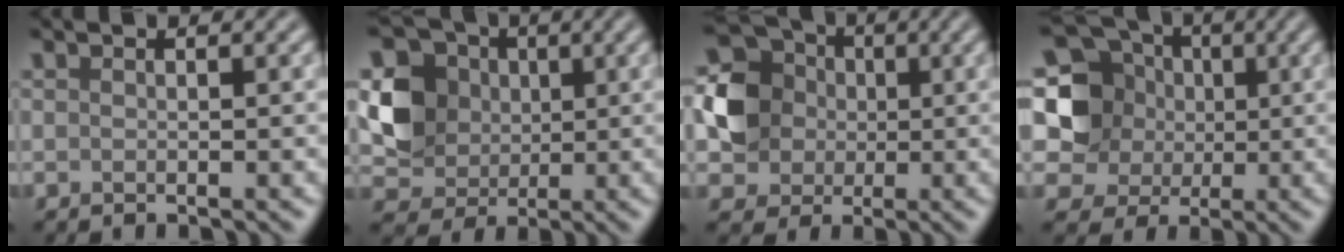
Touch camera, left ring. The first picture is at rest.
{"total": 5.6, "force": [0.6, 5.0, 2.5], "torque": [-0.050, 0.005, 0.007]}
{"total": 5.9, "force": [0.5, 5.3, 2.4], "torque": [-0.044, 0.005, 0.005]}
{"total": 9.2, "force": [1.3, 8.3, 3.8], "torque": [-0.092, 0.023, -0.001]}